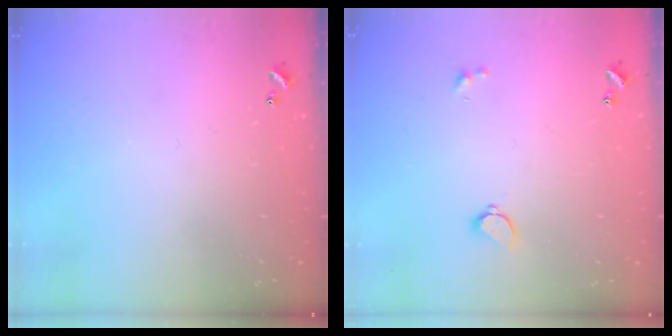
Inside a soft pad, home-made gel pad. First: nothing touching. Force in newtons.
{"total": 1.7, "press": 1.6, "slide": 0.5}